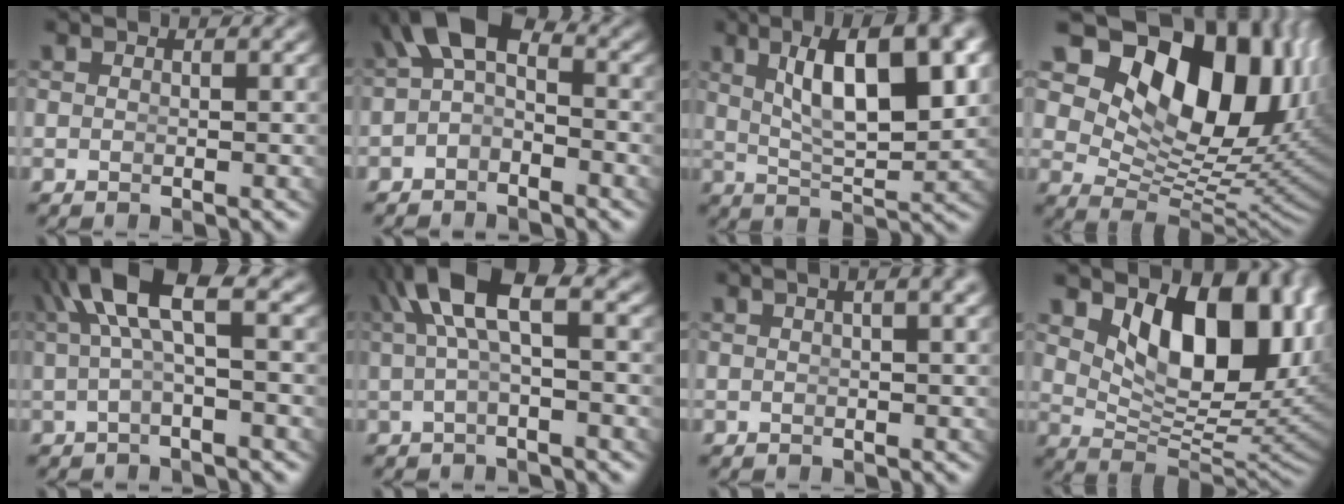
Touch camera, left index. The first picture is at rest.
{"total": 4.6, "force": [0.6, 3.0, 3.4], "torque": [-0.055, -0.015, 0.008]}
{"total": 8.3, "force": [2.5, 2.2, 7.6], "torque": [-0.111, 0.000, 0.050]}
{"total": 21.4, "force": [6.6, 13.5, 15.3], "torque": [-0.252, 0.003, 0.099]}
{"total": 4.7, "force": [1.4, 1.2, 4.3], "torque": [-0.082, 0.007, 0.021]}
{"total": 5.2, "force": [1.5, 1.8, 4.6], "torque": [-0.089, 0.007, 0.024]}
{"total": 2.4, "force": [0.9, 0.1, 2.2], "torque": [-0.015, 0.017, 0.009]}
{"total": 13.8, "force": [3.9, 7.5, 10.9], "torque": [-0.158, -0.015, 0.069]}